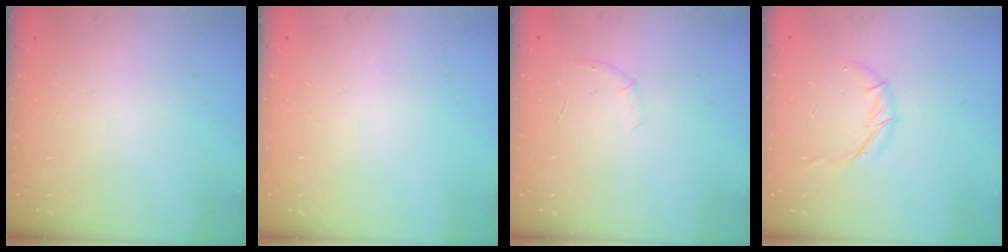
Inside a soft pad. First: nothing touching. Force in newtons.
{"total": 0.0}
{"total": 3.8, "press": 3.6, "slide": 1.2}
{"total": 5.8, "press": 5.7, "slide": 1.3}